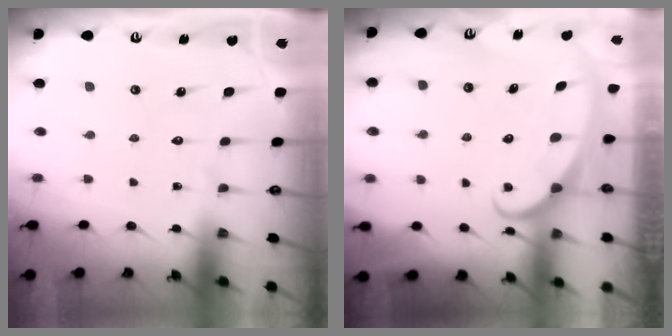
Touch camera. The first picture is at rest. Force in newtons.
{"total": 2.5, "press": 2.4, "slide": 0.4}